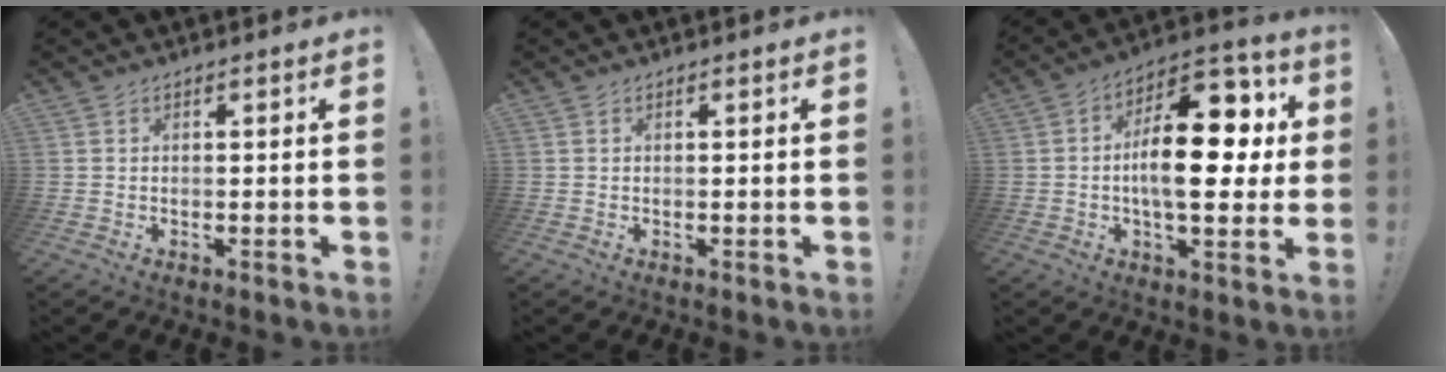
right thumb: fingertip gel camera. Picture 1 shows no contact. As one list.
[{"total": 0.0}, {"total": 21.3, "force": [1.0, 10.3, 18.6], "torque": [-0.280, 0.002, 0.015]}]